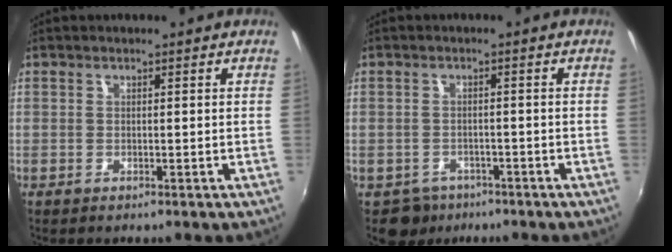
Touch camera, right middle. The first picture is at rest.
{"total": 4.0, "force": [-2.7, 3.0, 0.4], "torque": [-0.020, 0.000, -0.040]}